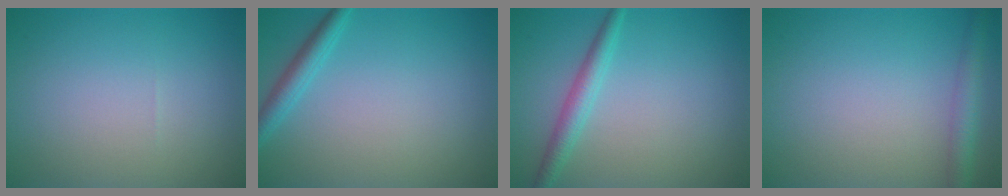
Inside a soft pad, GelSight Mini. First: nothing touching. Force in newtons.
{"total": 2.2, "press": 2.2, "slide": 0.1}
{"total": 2.4, "press": 2.4, "slide": 0.1}
{"total": 2.6, "press": 2.6, "slide": 0.0}